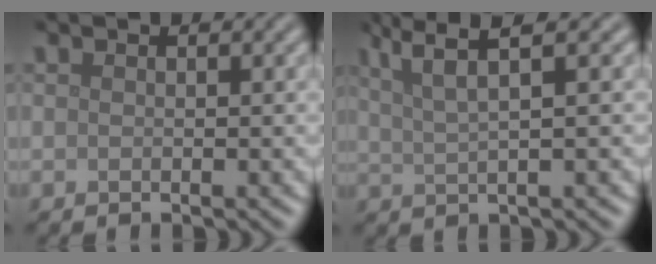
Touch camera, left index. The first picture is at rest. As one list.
[{"total": 4.5, "force": [2.7, 0.7, 3.5], "torque": [-0.060, 0.015, 0.051]}]